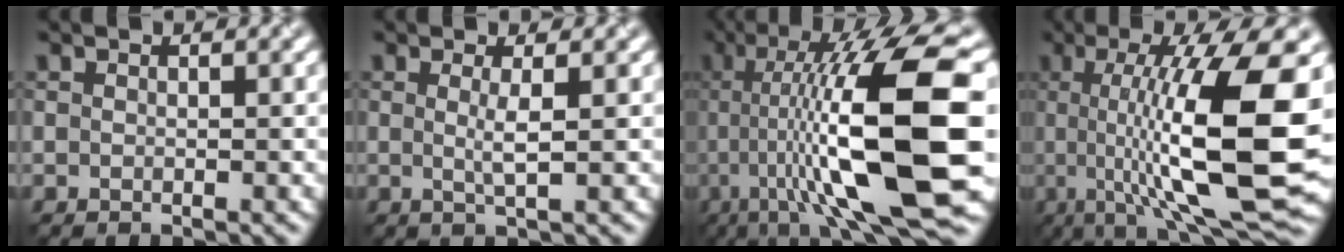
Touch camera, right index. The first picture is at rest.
{"total": 1.9, "force": [0.2, 0.3, 1.8], "torque": [-0.035, -0.003, 0.001]}
{"total": 15.8, "force": [-0.5, 3.4, 15.4], "torque": [-0.227, 0.021, -0.007]}
{"total": 15.2, "force": [0.1, 4.1, 14.6], "torque": [-0.209, 0.002, -0.001]}